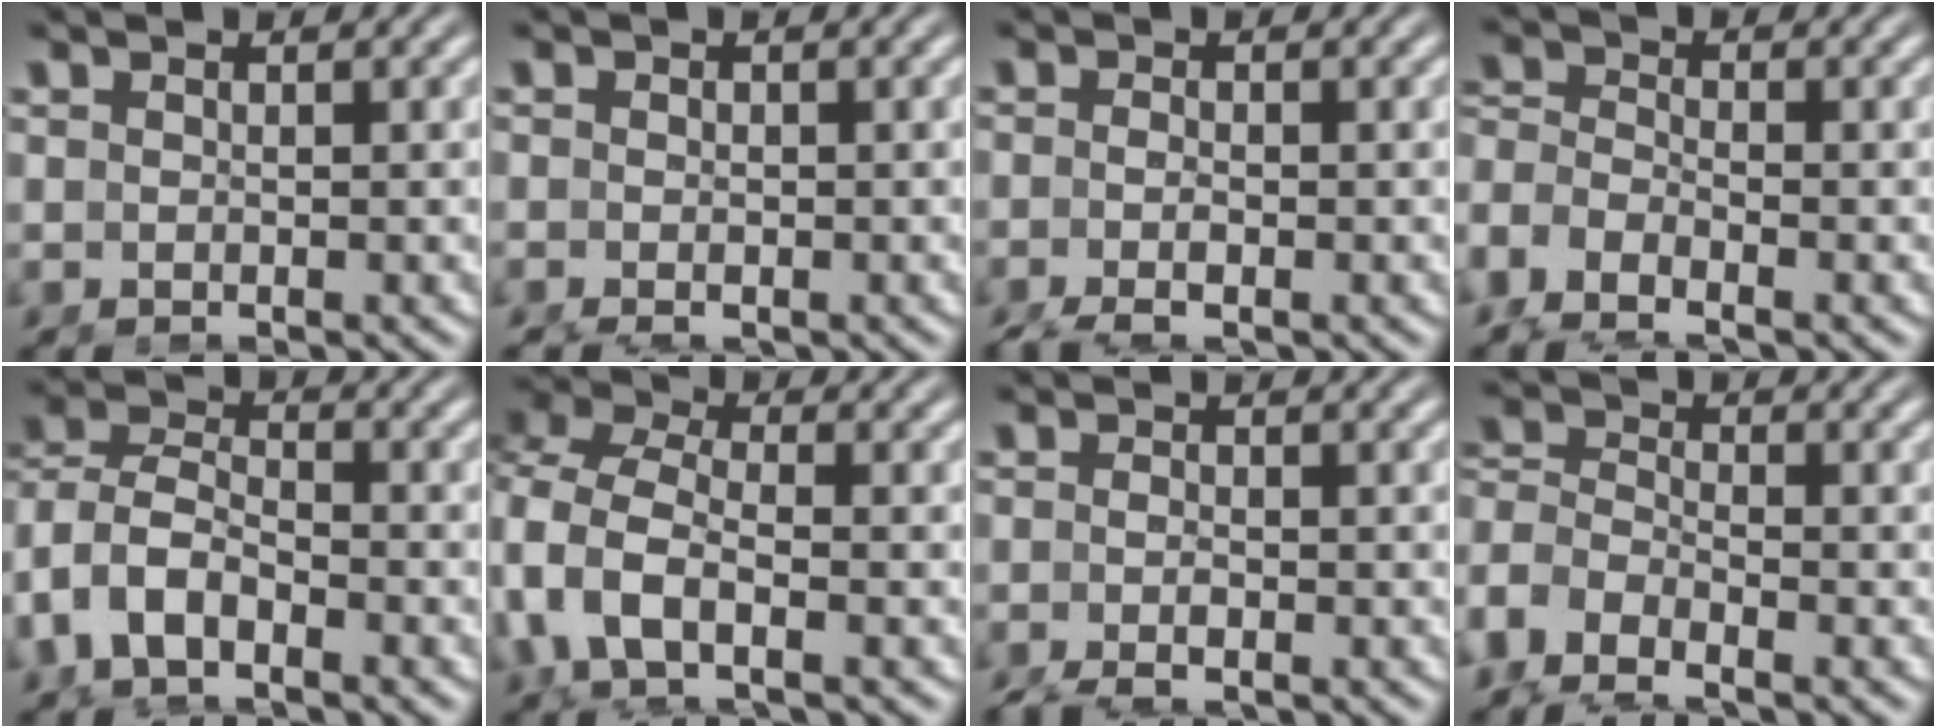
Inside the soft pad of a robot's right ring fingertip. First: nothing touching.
{"total": 2.6, "force": [-1.4, 2.0, 0.9], "torque": [-0.029, -0.015, -0.018]}
{"total": 2.9, "force": [-1.9, 1.4, 1.8], "torque": [-0.041, -0.014, -0.028]}
{"total": 4.9, "force": [-2.0, 3.8, 2.4], "torque": [-0.073, -0.026, -0.032]}
{"total": 7.7, "force": [-1.2, 6.6, 3.8], "torque": [-0.122, -0.029, -0.019]}
{"total": 8.2, "force": [-0.2, 6.3, 5.2], "torque": [-0.147, -0.024, -0.002]}
{"total": 3.1, "force": [-2.1, 1.6, 1.7], "torque": [-0.038, -0.013, -0.032]}
{"total": 5.9, "force": [-2.2, 5.0, 2.4], "torque": [-0.090, -0.031, -0.037]}